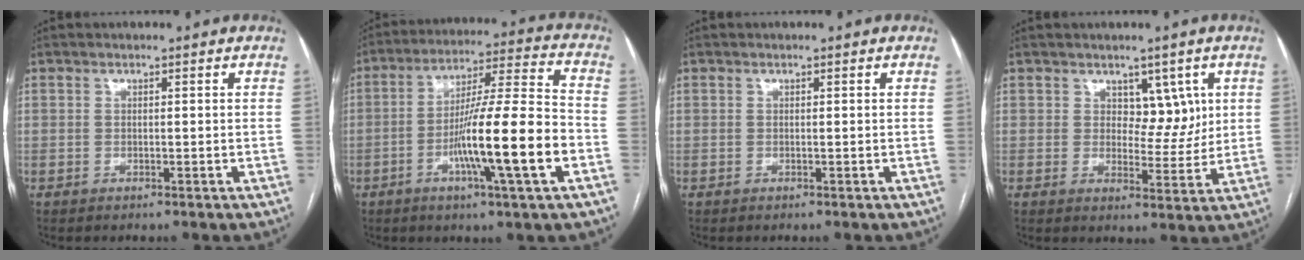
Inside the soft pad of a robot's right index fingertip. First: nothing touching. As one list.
[{"total": 16.2, "force": [-5.0, -0.1, 15.4], "torque": [-0.261, -0.001, -0.084]}, {"total": 0.0}, {"total": 5.1, "force": [2.2, 3.1, 3.4], "torque": [-0.036, 0.001, 0.035]}]